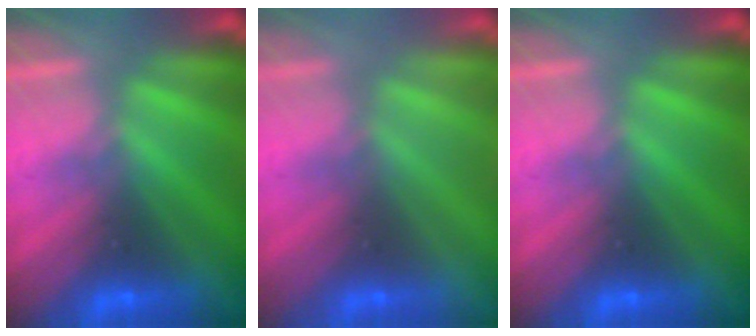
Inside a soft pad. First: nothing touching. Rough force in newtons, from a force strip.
{"total": 2.9}
{"total": 0.0}